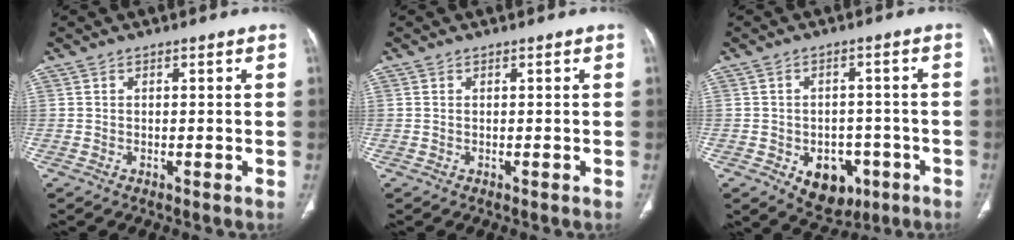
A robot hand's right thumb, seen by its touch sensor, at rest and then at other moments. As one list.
[{"total": 0.0}, {"total": 9.0, "force": [-3.6, 6.4, 5.1], "torque": [-0.035, 0.020, -0.038]}]